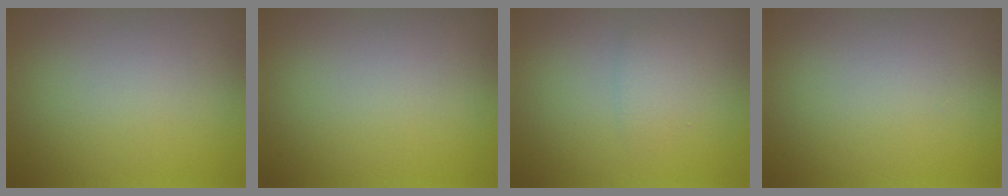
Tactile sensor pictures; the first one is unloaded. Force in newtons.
{"total": 0.0}
{"total": 1.4, "press": 1.4, "slide": 0.0}
{"total": 0.0}